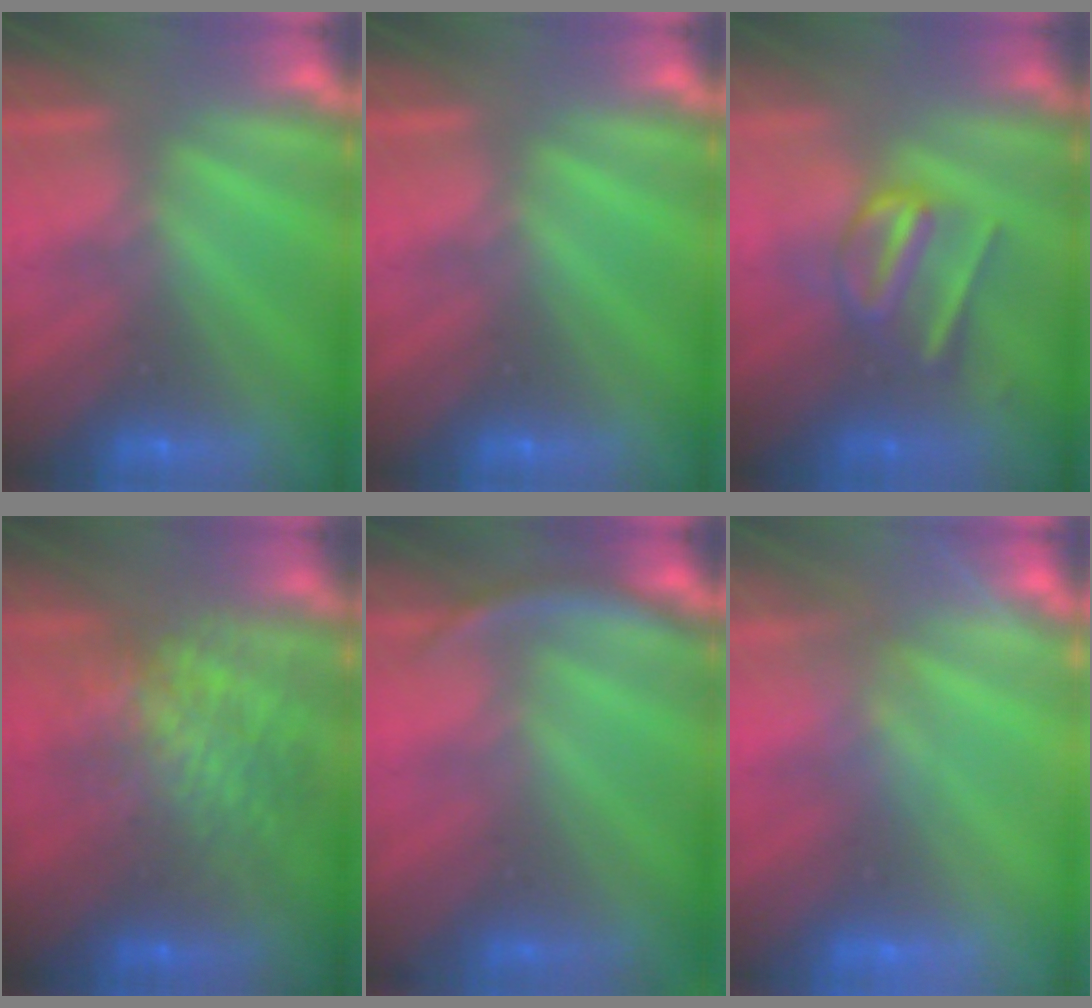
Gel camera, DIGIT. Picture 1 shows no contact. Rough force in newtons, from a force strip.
{"total": 0.0}
{"total": 3.0}
{"total": 5.9}
{"total": 2.9}
{"total": 3.0}